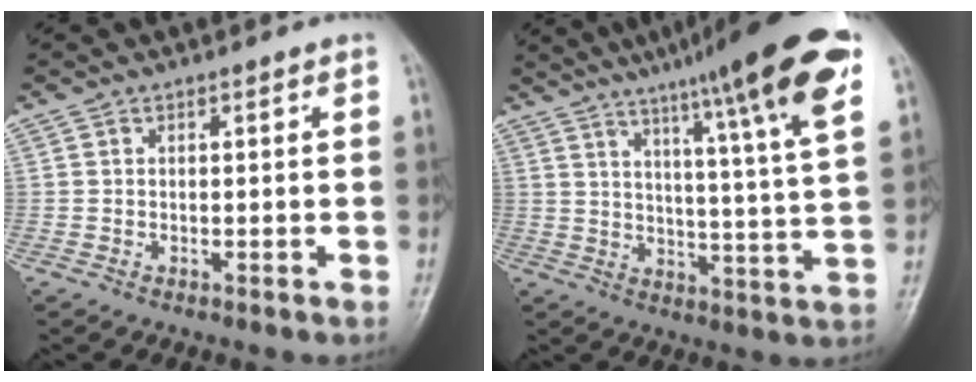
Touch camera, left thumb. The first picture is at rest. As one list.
[{"total": 20.3, "force": [12.6, 1.2, 15.9], "torque": [-0.215, -0.037, 0.169]}]